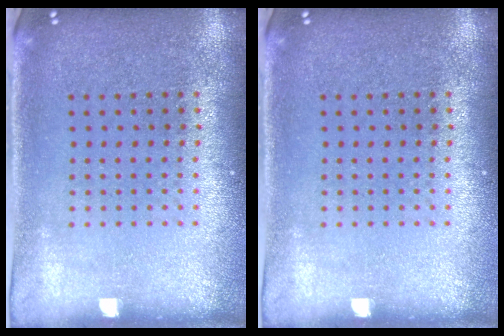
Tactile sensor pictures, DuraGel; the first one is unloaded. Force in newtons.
{"total": 0.0}